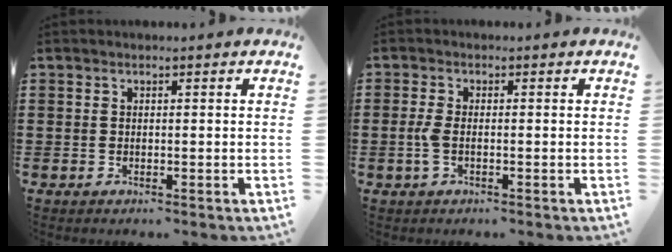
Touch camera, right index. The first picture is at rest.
{"total": 2.6, "force": [-0.5, 1.0, 2.4], "torque": [-0.066, -0.007, -0.017]}